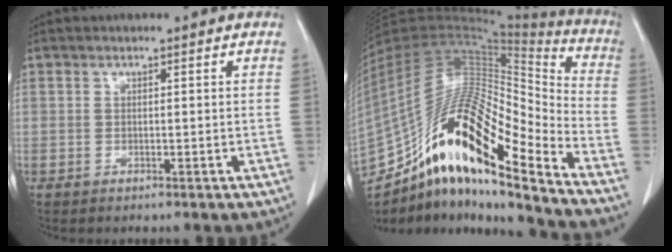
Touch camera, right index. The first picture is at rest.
{"total": 26.4, "force": [-16.0, 5.8, 20.2], "torque": [-0.376, 0.011, -0.282]}